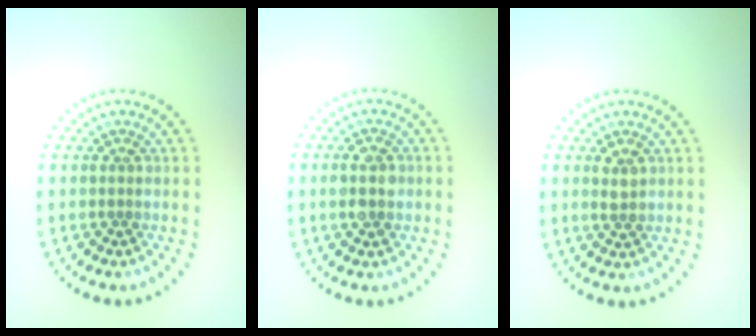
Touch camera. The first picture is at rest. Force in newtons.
{"total": 2.4, "press": 2.4, "slide": 0.2}
{"total": 1.6, "press": 1.6, "slide": 0.1}